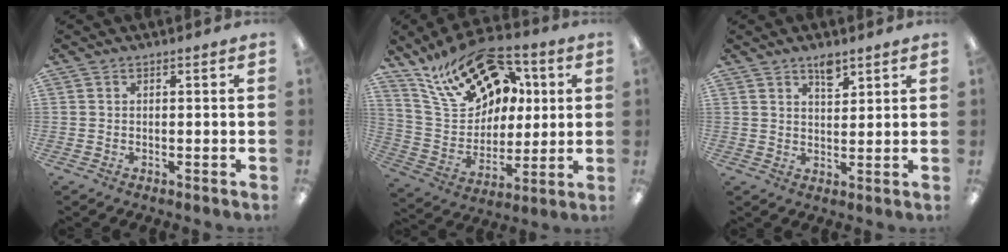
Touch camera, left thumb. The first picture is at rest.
{"total": 20.6, "force": [13.2, 12.4, 9.7], "torque": [-0.178, -0.065, 0.241]}
{"total": 4.0, "force": [3.0, 1.7, 2.1], "torque": [-0.015, -0.015, 0.048]}